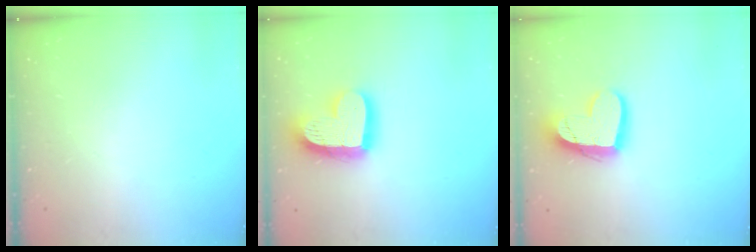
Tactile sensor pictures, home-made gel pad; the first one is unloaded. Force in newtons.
{"total": 17.9, "press": 17.8, "slide": 1.7}
{"total": 15.9, "press": 15.9, "slide": 1.3}